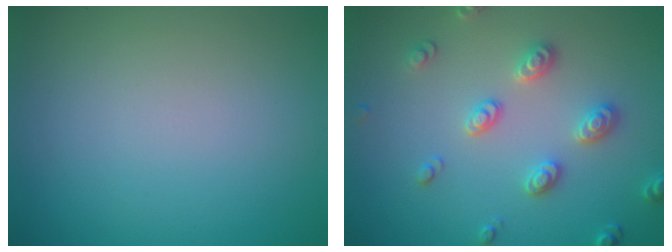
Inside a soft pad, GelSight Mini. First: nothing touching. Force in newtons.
{"total": 2.9, "press": 2.8, "slide": 0.4}